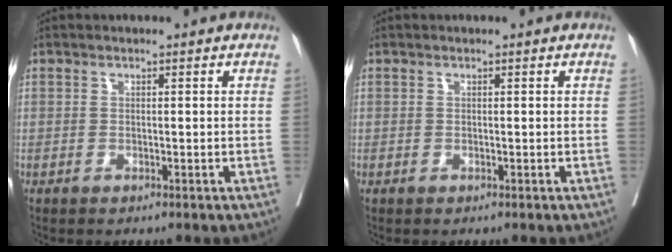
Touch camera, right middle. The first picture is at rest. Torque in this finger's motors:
{"motor_torque": [-0.02, 0.02, 0.00, 0.00]}